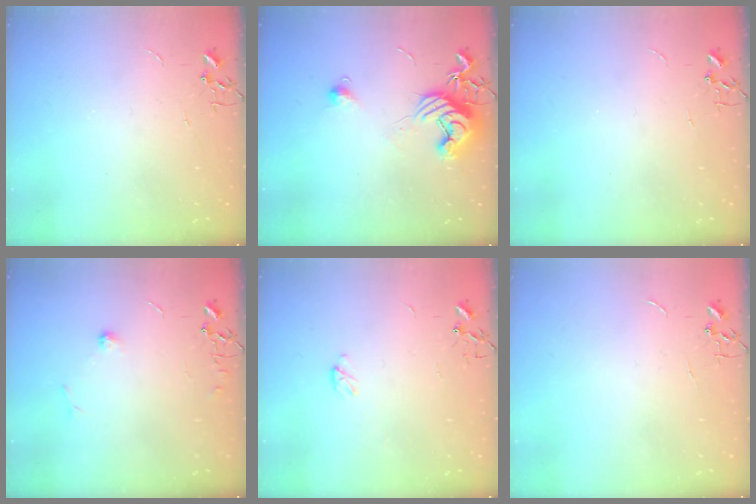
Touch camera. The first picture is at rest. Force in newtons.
{"total": 11.3, "press": 11.3, "slide": 0.7}
{"total": 0.0}
{"total": 6.8, "press": 6.8, "slide": 0.9}
{"total": 3.0, "press": 3.0, "slide": 0.3}
{"total": 0.0}